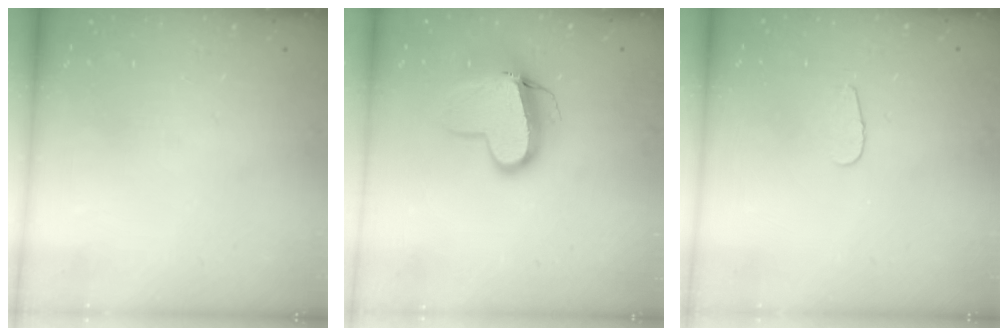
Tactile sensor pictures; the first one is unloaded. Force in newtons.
{"total": 11.7, "press": 11.6, "slide": 1.3}
{"total": 3.1, "press": 3.1, "slide": 0.3}